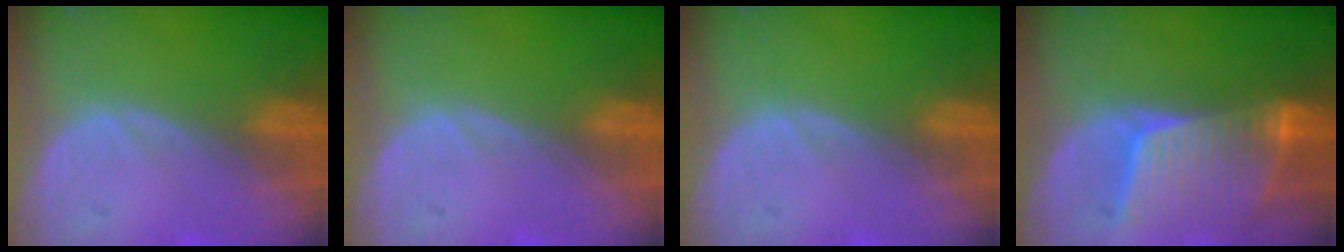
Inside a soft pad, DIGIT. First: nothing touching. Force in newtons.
{"total": 0.0}
{"total": 0.0}
{"total": 8.1, "press": 7.8, "slide": 2.3}